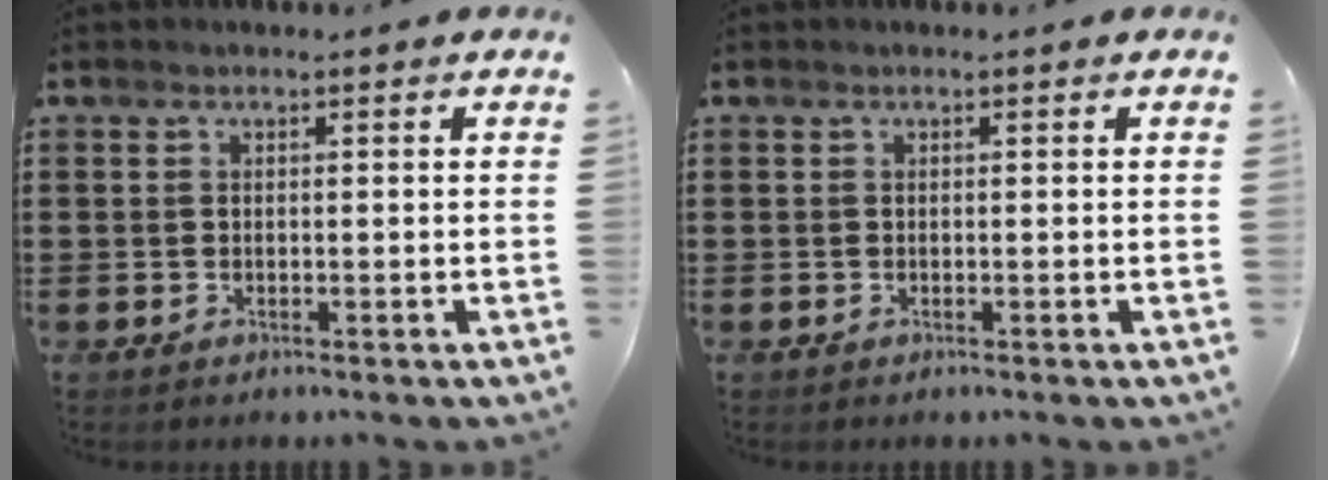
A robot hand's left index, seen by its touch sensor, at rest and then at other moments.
{"total": 0.0}